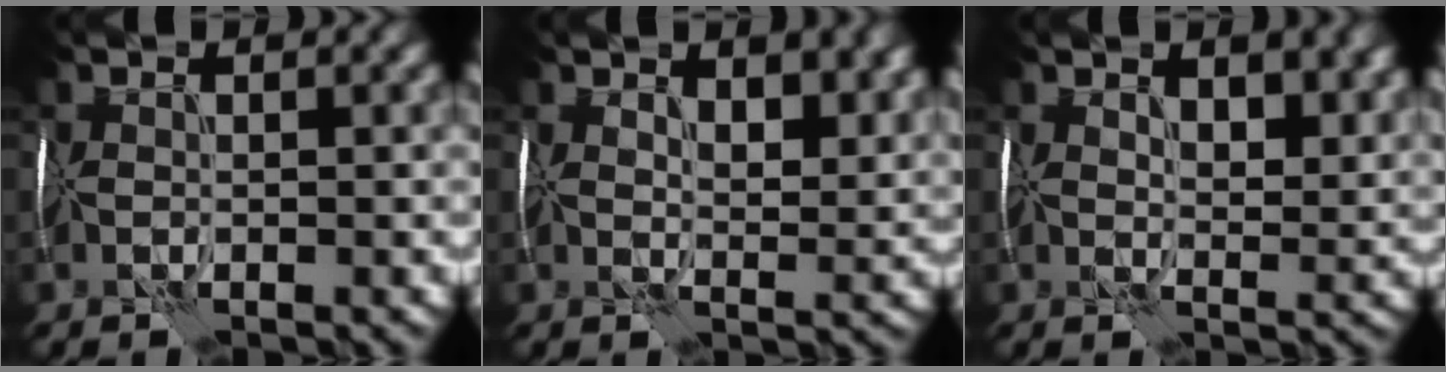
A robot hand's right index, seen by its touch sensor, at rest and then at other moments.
{"total": 4.8, "force": [2.5, 2.1, 3.6], "torque": [-0.048, -0.001, 0.039]}
{"total": 5.2, "force": [2.5, 2.3, 3.9], "torque": [-0.051, 0.001, 0.041]}